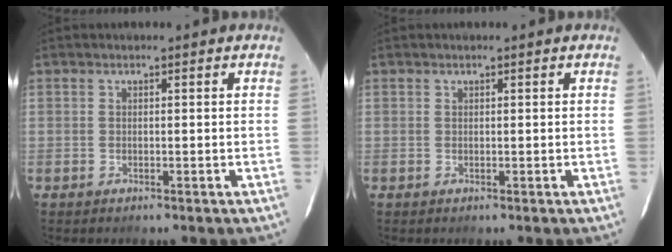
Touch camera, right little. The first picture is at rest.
{"total": 0.0}